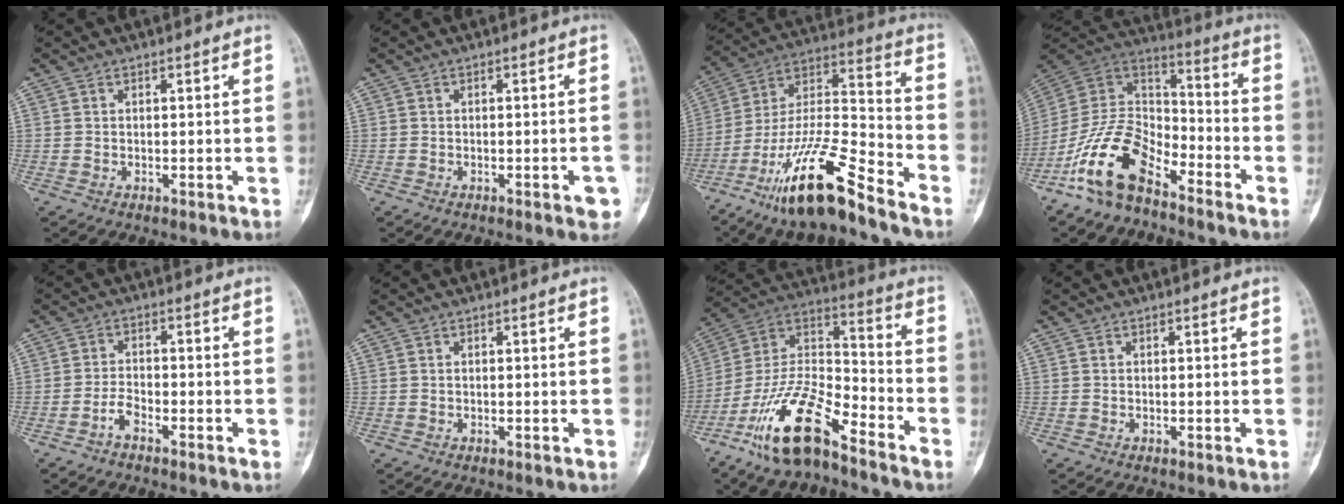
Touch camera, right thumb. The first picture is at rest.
{"total": 2.9, "force": [-1.3, 1.0, 2.4], "torque": [-0.022, 0.008, -0.015]}
{"total": 19.5, "force": [-13.6, 4.0, 13.5], "torque": [-0.264, 0.074, -0.248]}
{"total": 15.4, "force": [-10.0, 7.6, 8.9], "torque": [-0.158, 0.083, -0.199]}
{"total": 2.9, "force": [-2.1, 1.1, 1.7], "torque": [-0.032, 0.017, -0.043]}
{"total": 0.0}
{"total": 17.7, "force": [-11.8, 5.8, 11.8], "torque": [-0.219, 0.078, -0.223]}
{"total": 0.0}